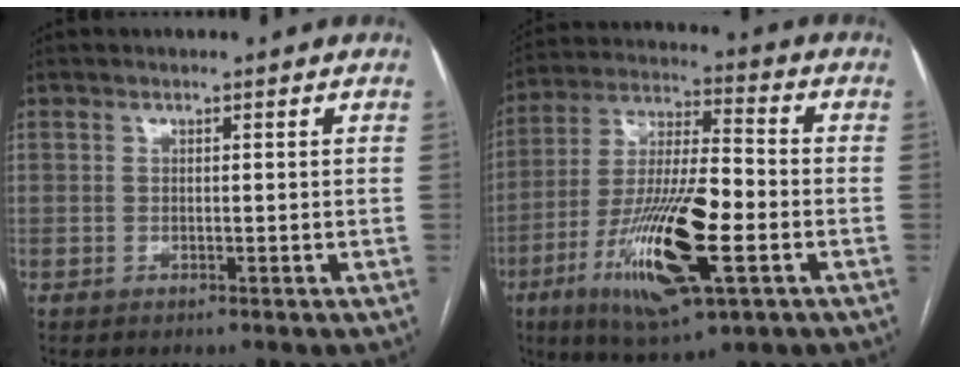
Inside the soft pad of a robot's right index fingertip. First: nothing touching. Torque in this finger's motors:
{"motor_torque": [2.07, -0.07, 0.50, 0.21]}